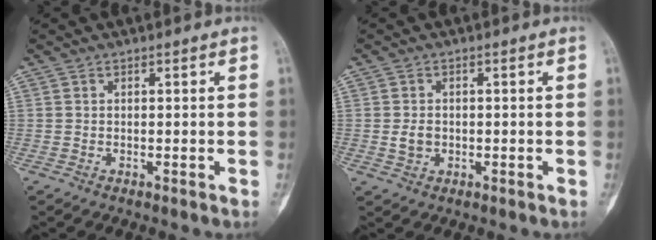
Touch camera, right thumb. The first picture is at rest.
{"total": 2.6, "force": [-0.3, 2.1, 1.5], "torque": [-0.021, 0.003, -0.003]}